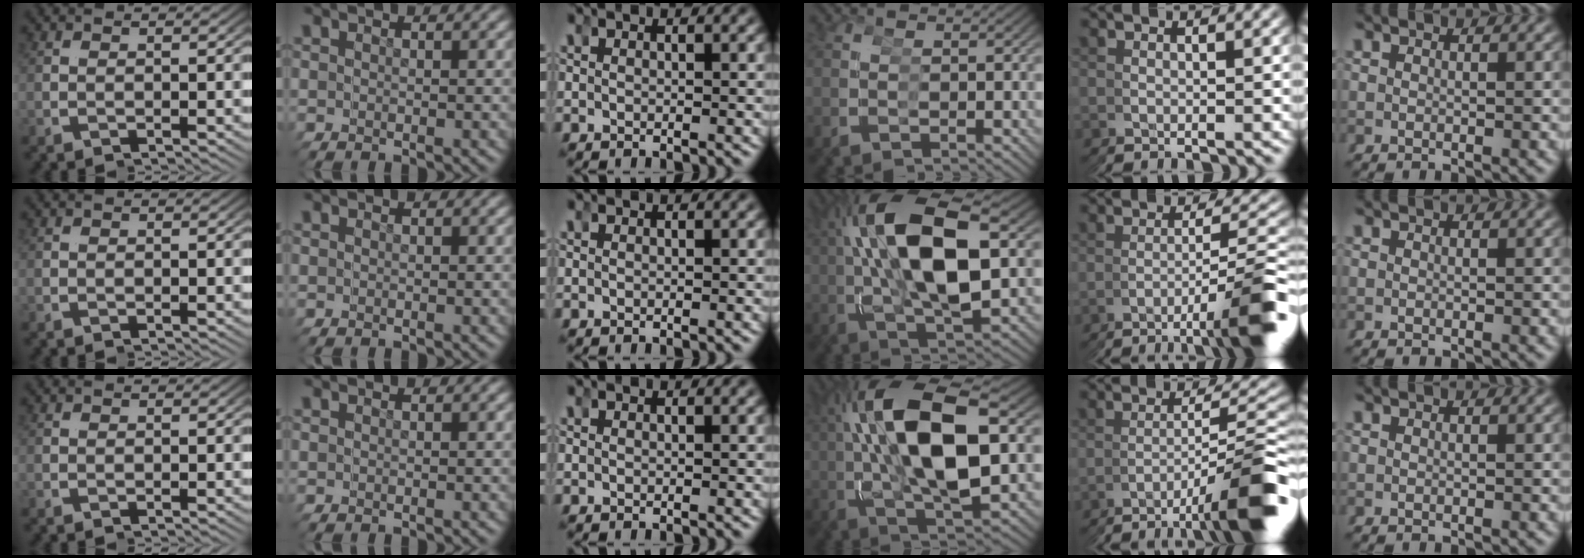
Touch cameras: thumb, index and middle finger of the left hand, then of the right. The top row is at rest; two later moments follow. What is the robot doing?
{"motion": "grasp_and_lifting", "object": "toy banana"}